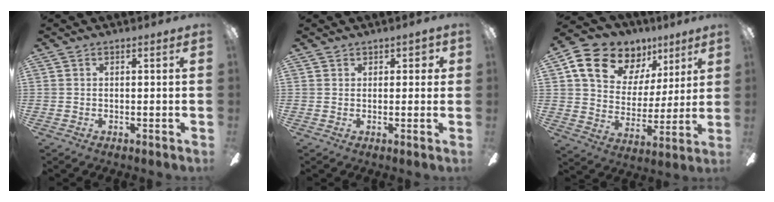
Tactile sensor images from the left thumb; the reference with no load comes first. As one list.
[{"total": 1.8, "force": [1.1, 1.3, 0.6], "torque": [-0.004, 0.003, 0.019]}, {"total": 16.3, "force": [10.1, 11.0, 6.6], "torque": [-0.124, -0.046, 0.191]}]